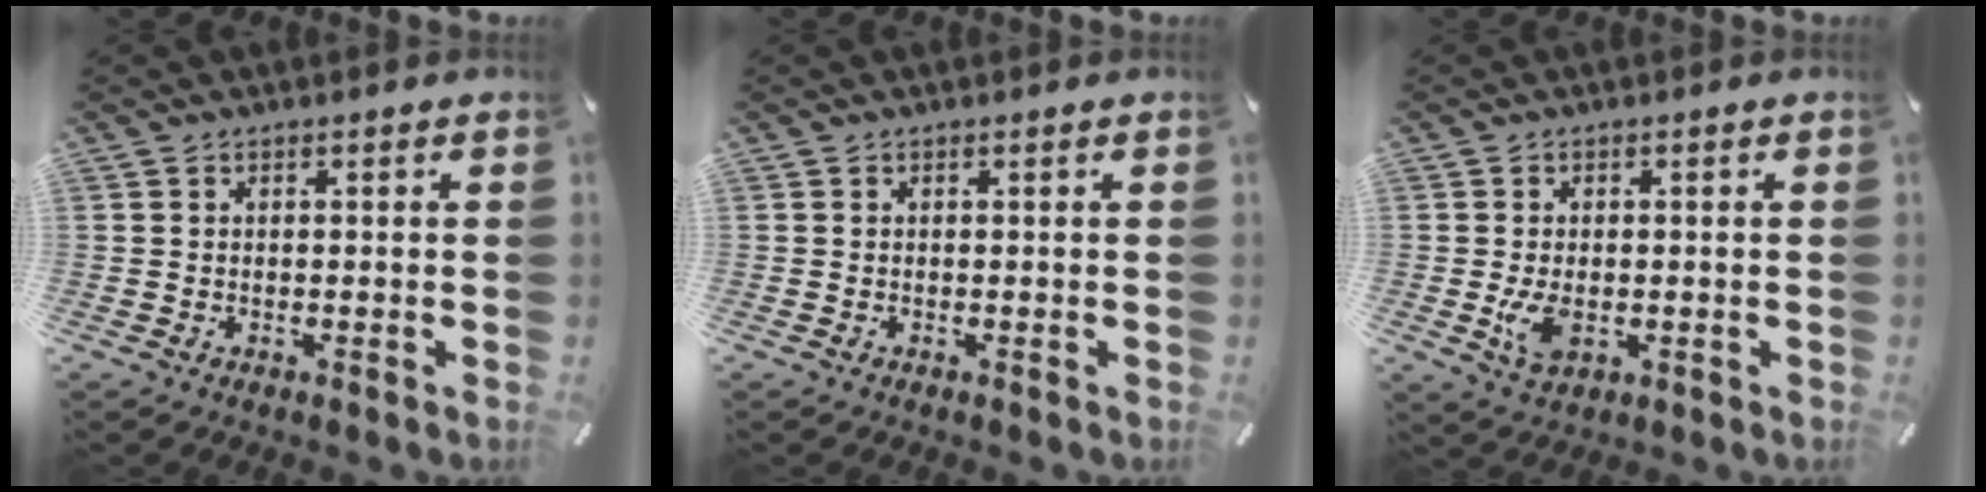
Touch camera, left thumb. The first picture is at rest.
{"total": 0.0}
{"total": 5.2, "force": [-0.7, 3.3, 4.0], "torque": [-0.095, -0.012, -0.018]}